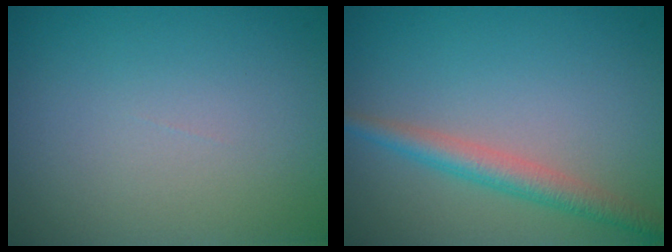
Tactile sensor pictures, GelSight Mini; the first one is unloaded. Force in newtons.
{"total": 2.8, "press": 2.8, "slide": 0.1}